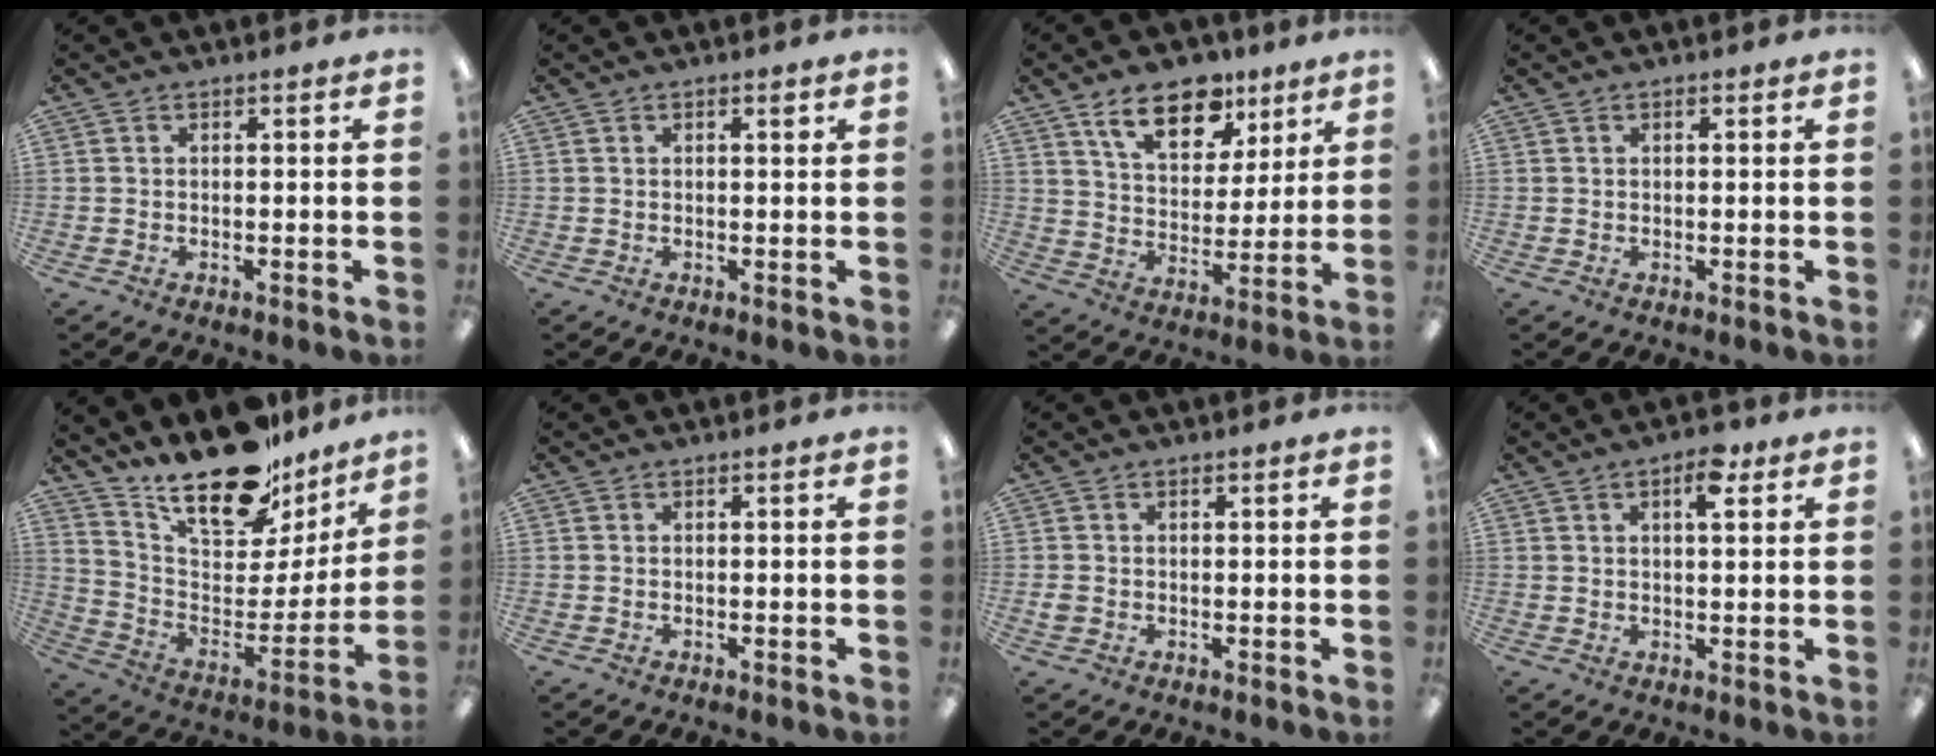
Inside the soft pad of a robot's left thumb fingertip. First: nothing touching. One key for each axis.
{"total": 1.0, "fx": 0.6, "fy": 0.3, "fz": 0.8, "tx": -0.008, "ty": 0.000, "tz": 0.007}
{"total": 15.1, "fx": 9.9, "fy": 8.2, "fz": 7.9, "tx": -0.120, "ty": -0.041, "tz": 0.174}
{"total": 0.6, "fx": 0.4, "fy": 0.4, "fz": 0.4, "tx": 0.001, "ty": 0.002, "tz": 0.004}
{"total": 22.3, "fx": 17.9, "fy": 8.9, "fz": 9.8, "tx": -0.147, "ty": -0.131, "tz": 0.311}
{"total": 0.0}
{"total": 1.4, "fx": 0.0, "fy": 1.2, "fz": 0.6, "tx": -0.011, "ty": 0.005, "tz": -0.002}
{"total": 6.0, "fx": 3.1, "fy": 2.4, "fz": 4.5, "tx": -0.058, "ty": -0.008, "tz": 0.045}